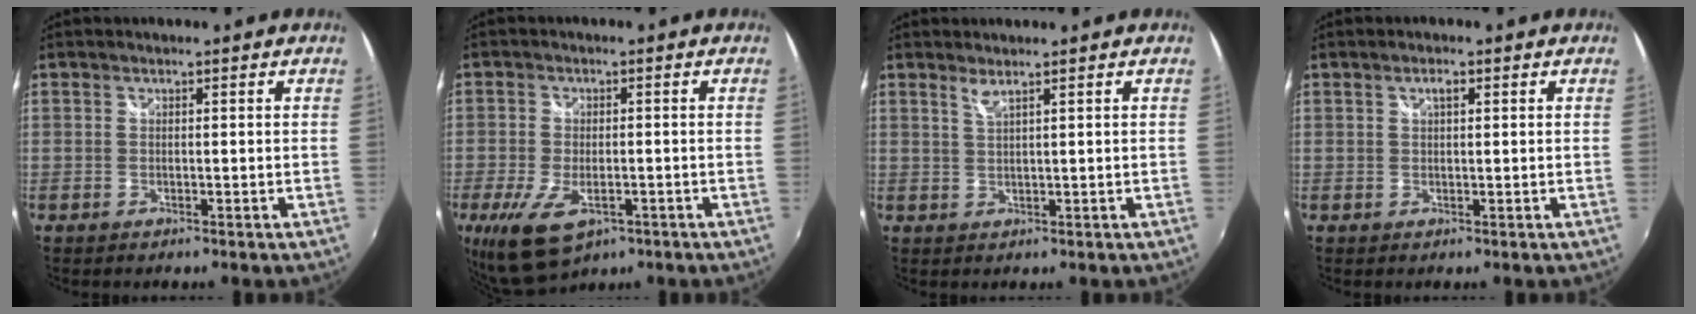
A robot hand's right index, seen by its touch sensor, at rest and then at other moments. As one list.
[{"total": 10.5, "force": [-4.9, 5.3, 7.6], "torque": [-0.172, -0.037, -0.083]}, {"total": 1.5, "force": [1.2, -0.2, 1.0], "torque": [-0.019, -0.003, 0.021]}, {"total": 1.6, "force": [0.6, 0.6, 1.3], "torque": [-0.022, 0.004, 0.009]}]